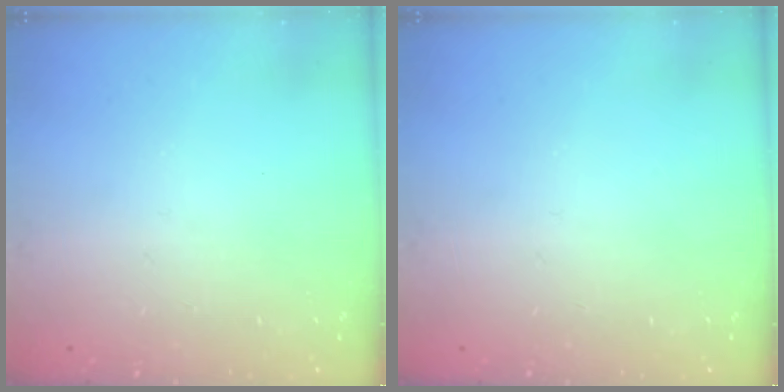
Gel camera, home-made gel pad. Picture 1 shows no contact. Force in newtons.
{"total": 0.0}